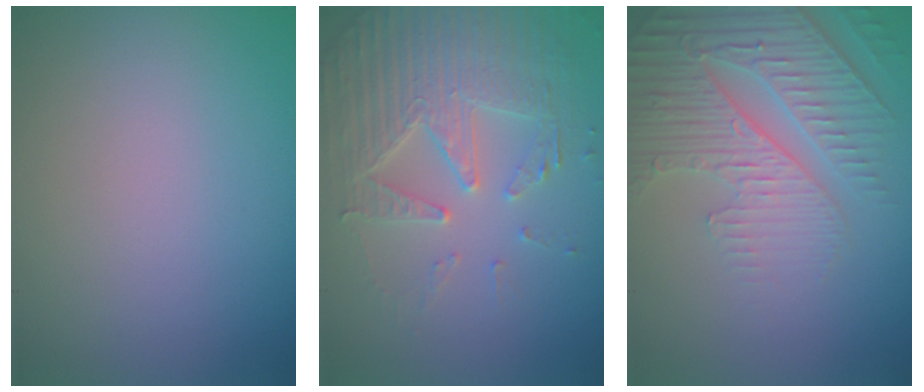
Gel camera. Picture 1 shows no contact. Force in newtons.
{"total": 5.0, "press": 4.4, "slide": 2.4}
{"total": 5.1, "press": 4.6, "slide": 2.3}